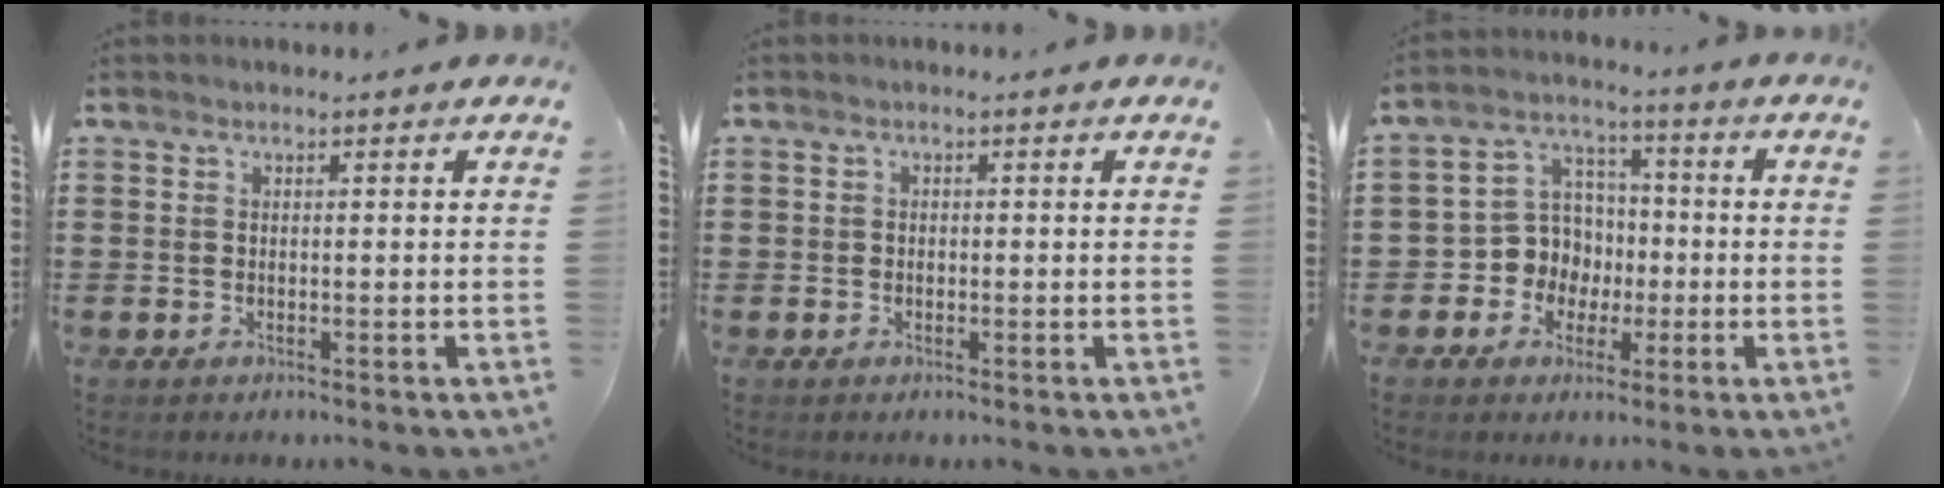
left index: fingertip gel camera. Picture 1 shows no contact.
{"total": 0.6, "force": [-0.2, 0.5, 0.0], "torque": [-0.003, 0.002, -0.005]}
{"total": 7.4, "force": [-1.2, 7.1, 1.3], "torque": [-0.066, 0.005, -0.025]}